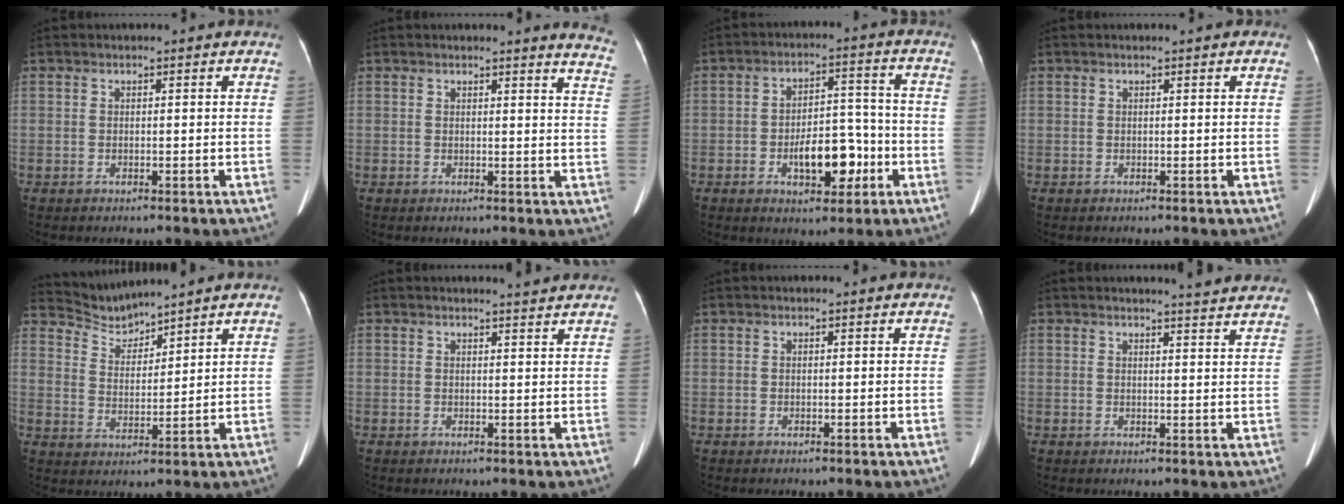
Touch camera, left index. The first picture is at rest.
{"total": 6.7, "force": [6.5, -0.3, 1.3], "torque": [-0.006, -0.062, 0.037]}
{"total": 8.9, "force": [-3.5, 4.2, 7.0], "torque": [-0.110, 0.019, -0.054]}
{"total": 0.0}
{"total": 4.8, "force": [4.7, -0.2, -0.5], "torque": [0.004, 0.001, 0.101]}
{"total": 2.5, "force": [2.3, -0.5, 0.5], "torque": [-0.013, -0.008, 0.027]}
{"total": 0.0}
{"total": 5.9, "force": [5.7, -0.4, 1.6], "torque": [-0.024, -0.006, 0.049]}